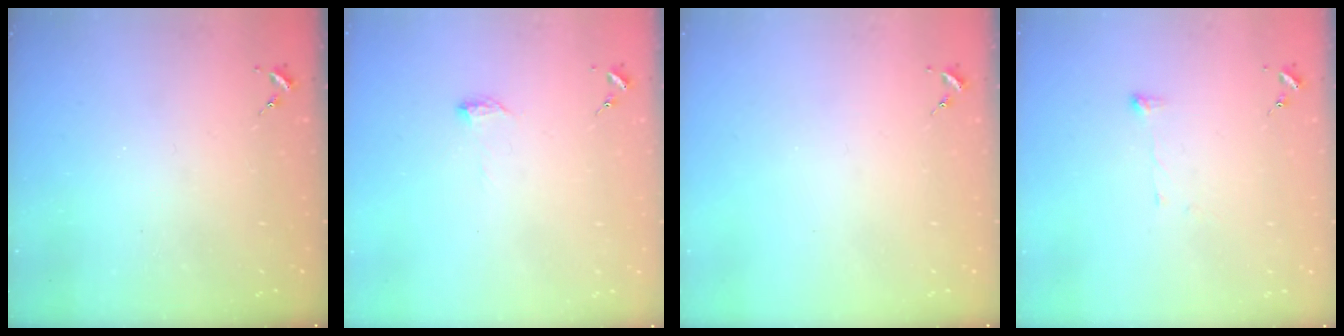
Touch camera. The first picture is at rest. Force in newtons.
{"total": 5.5, "press": 5.5, "slide": 0.7}
{"total": 0.0}
{"total": 4.3, "press": 4.2, "slide": 0.5}